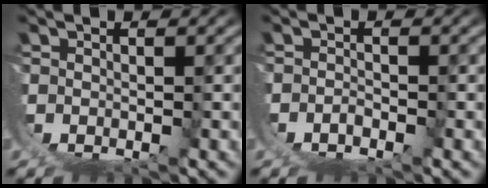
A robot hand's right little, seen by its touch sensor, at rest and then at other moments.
{"total": 1.1, "force": [-1.0, 0.0, 0.4], "torque": [-0.002, 0.004, -0.023]}